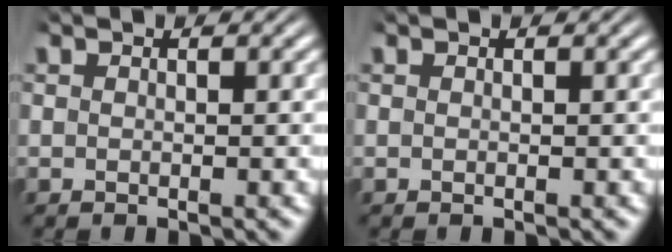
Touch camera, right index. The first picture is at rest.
{"total": 0.0}